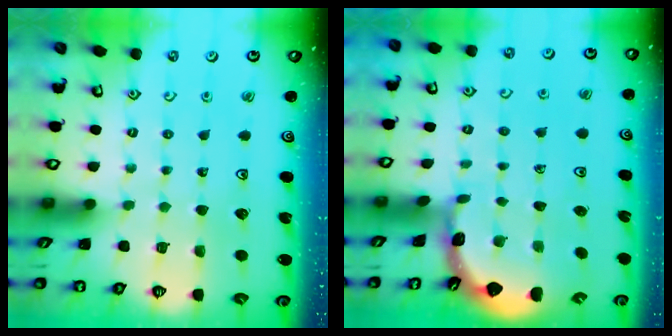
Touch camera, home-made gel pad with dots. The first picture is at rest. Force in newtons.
{"total": 1.6, "press": 1.6, "slide": 0.1}